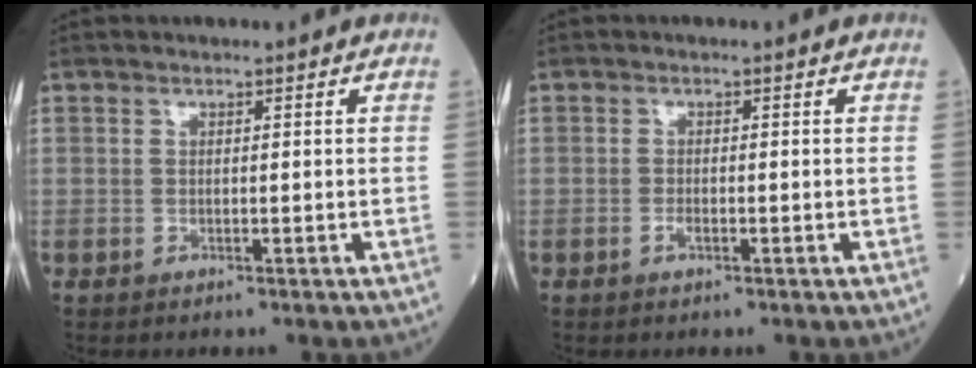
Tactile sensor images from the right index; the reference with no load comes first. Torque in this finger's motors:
{"motor_torque": [0.18, -0.04, 0.05, 0.03]}